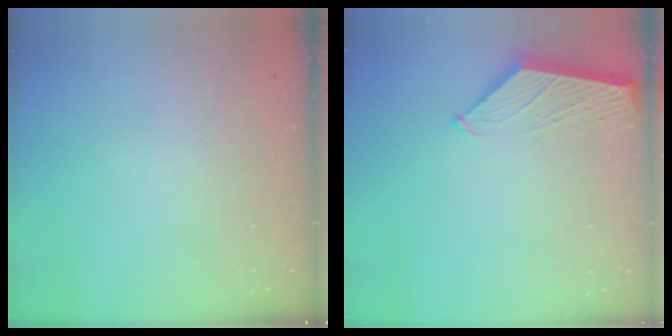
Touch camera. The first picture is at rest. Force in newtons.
{"total": 1.5, "press": 1.4, "slide": 0.2}